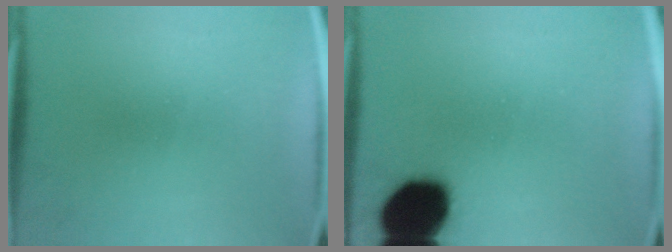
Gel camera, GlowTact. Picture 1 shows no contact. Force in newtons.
{"total": 19.2}